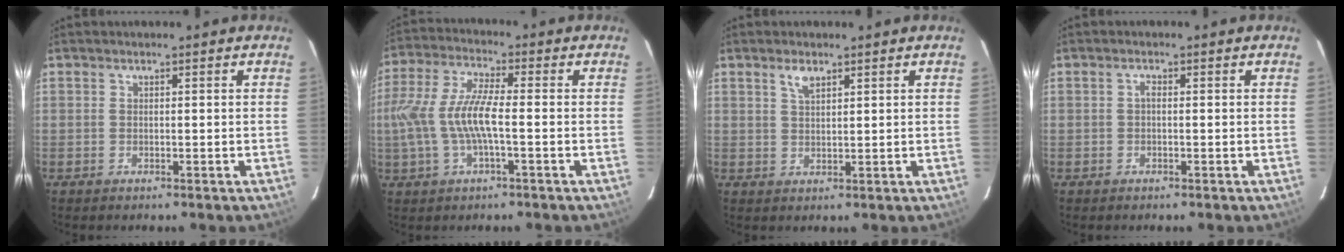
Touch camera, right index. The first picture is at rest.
{"total": 10.4, "force": [-1.6, 2.3, 10.0], "torque": [-0.213, 0.001, -0.028]}
{"total": 2.6, "force": [1.7, 1.0, 1.7], "torque": [-0.030, 0.005, 0.033]}
{"total": 0.8, "force": [-0.1, 0.4, 0.7], "torque": [-0.013, 0.006, -0.004]}